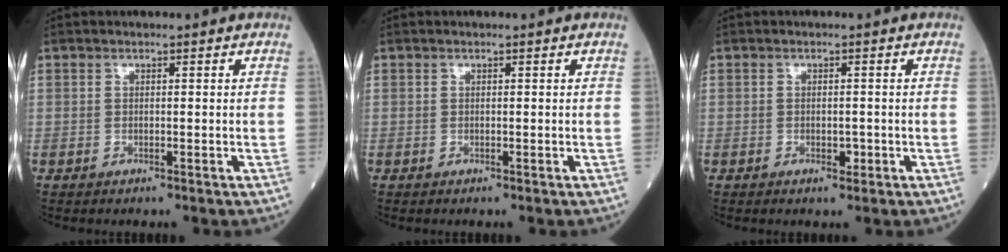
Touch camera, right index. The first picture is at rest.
{"total": 0.0}
{"total": 1.6, "force": [-0.7, 0.8, 1.2], "torque": [-0.014, 0.001, -0.010]}